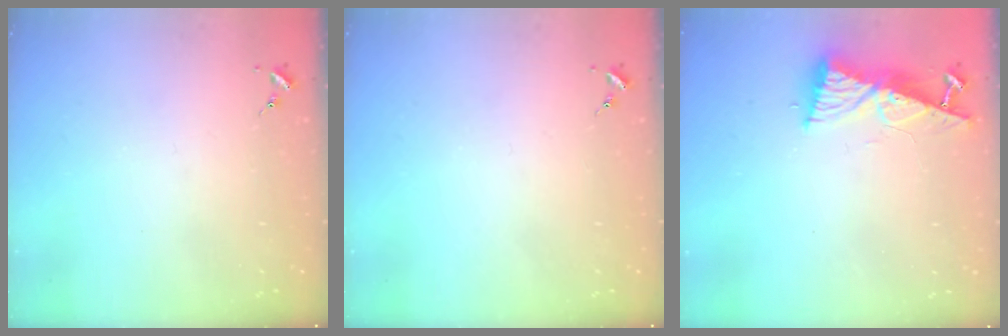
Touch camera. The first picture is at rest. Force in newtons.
{"total": 0.0}
{"total": 10.3, "press": 10.3, "slide": 1.0}